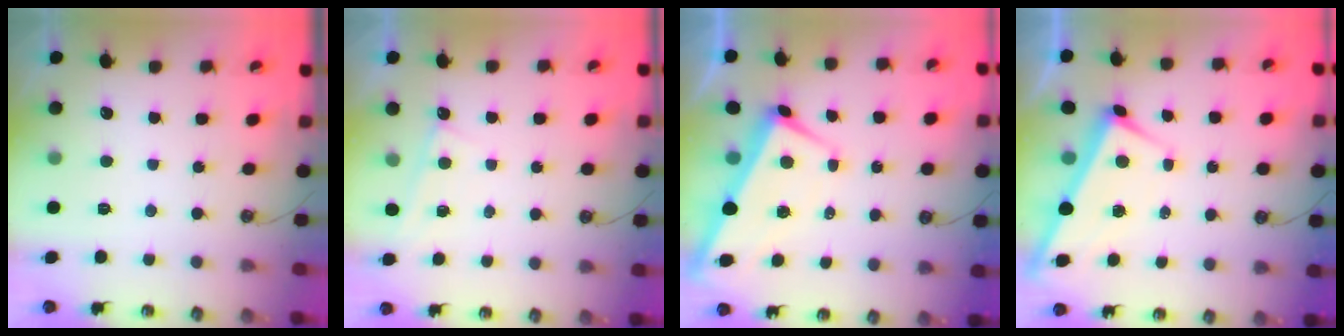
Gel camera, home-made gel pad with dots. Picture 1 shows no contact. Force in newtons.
{"total": 0.7, "press": 0.7, "slide": 0.2}
{"total": 1.6, "press": 1.4, "slide": 0.8}
{"total": 3.1, "press": 3.1, "slide": 0.0}